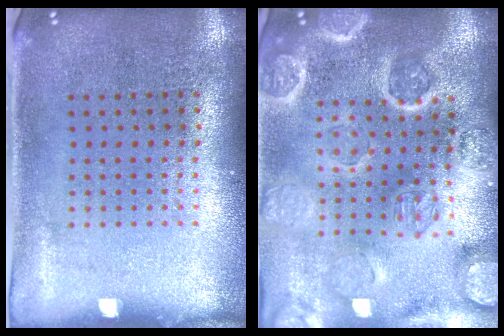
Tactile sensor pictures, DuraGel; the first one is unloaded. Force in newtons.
{"total": 4.2, "press": 3.9, "slide": 1.6}